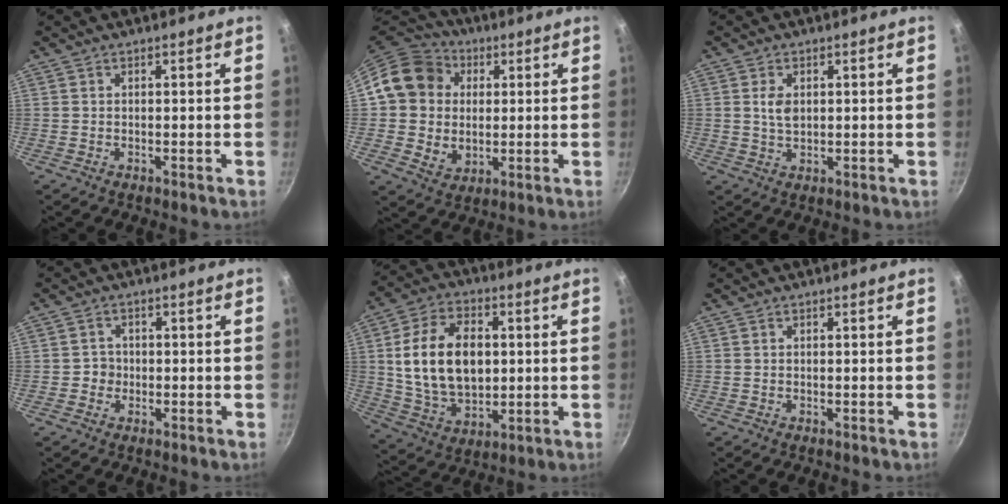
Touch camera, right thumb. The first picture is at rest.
{"total": 15.2, "force": [3.3, 13.0, 7.0], "torque": [-0.098, 0.008, 0.056]}
{"total": 3.6, "force": [0.6, 2.3, 2.7], "torque": [-0.044, -0.003, 0.013]}
{"total": 2.3, "force": [-0.6, 2.1, 0.5], "torque": [0.009, 0.006, -0.013]}
{"total": 17.7, "force": [1.9, 11.6, 13.2], "torque": [-0.217, 0.001, 0.040]}
{"total": 0.0}